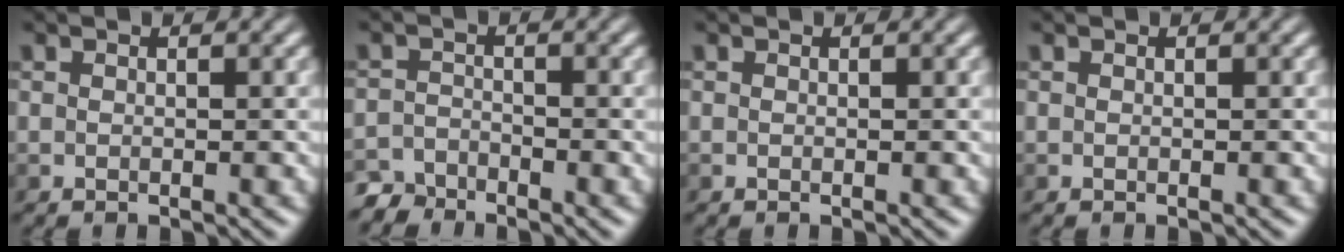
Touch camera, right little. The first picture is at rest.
{"total": 2.3, "force": [-2.2, 0.8, 0.1], "torque": [0.001, 0.002, -0.050]}
{"total": 0.0}
{"total": 0.0}